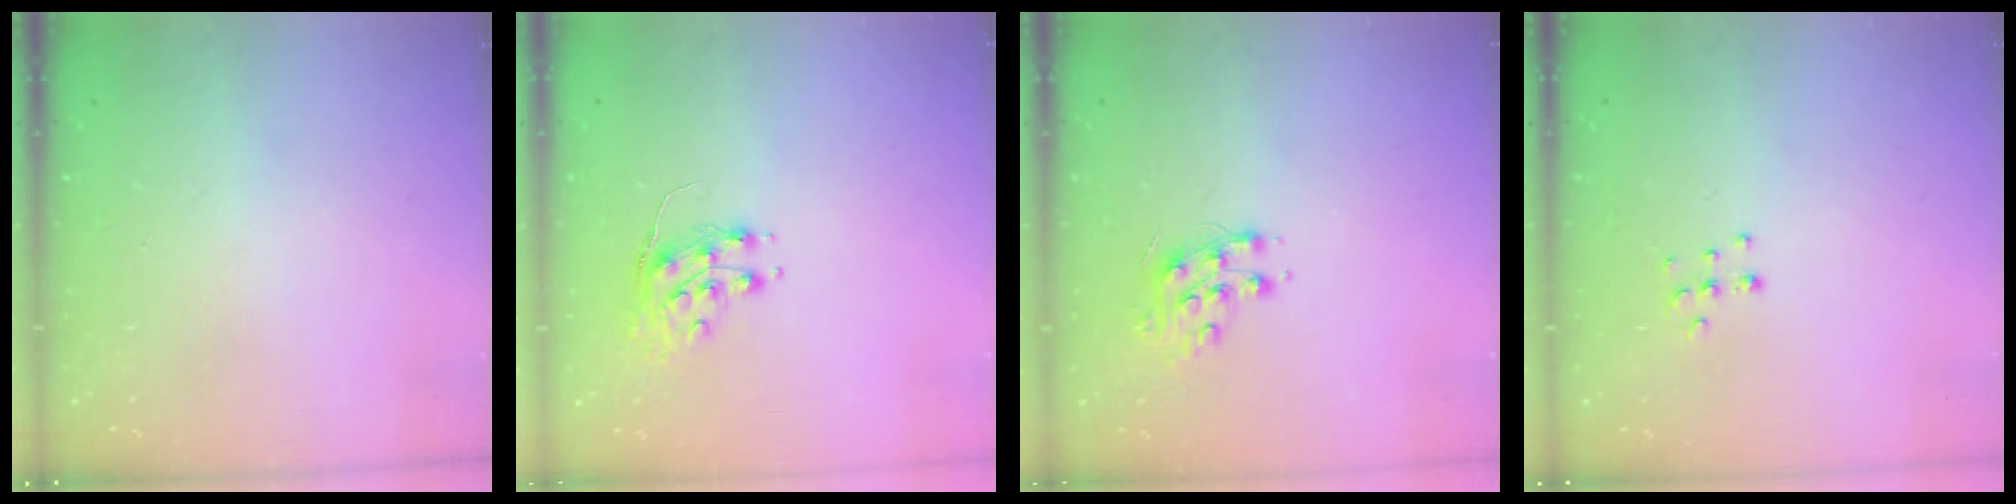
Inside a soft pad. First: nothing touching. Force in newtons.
{"total": 8.9, "press": 8.9, "slide": 0.3}
{"total": 8.4, "press": 8.4, "slide": 0.2}
{"total": 5.8, "press": 5.8, "slide": 0.4}